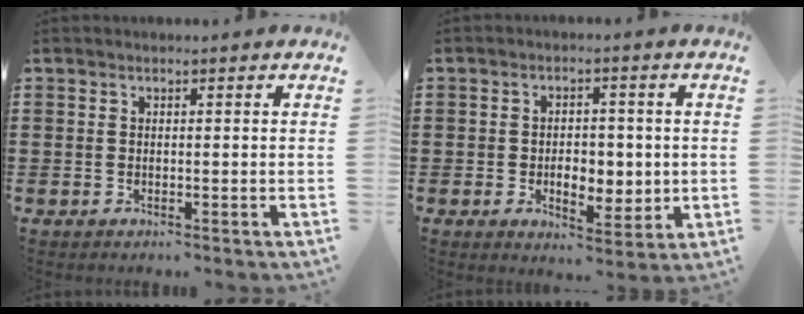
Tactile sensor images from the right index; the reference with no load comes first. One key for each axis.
{"total": 5.5, "fx": -0.5, "fy": 3.6, "fz": 4.1, "tx": -0.067, "ty": 0.004, "tz": -0.014}